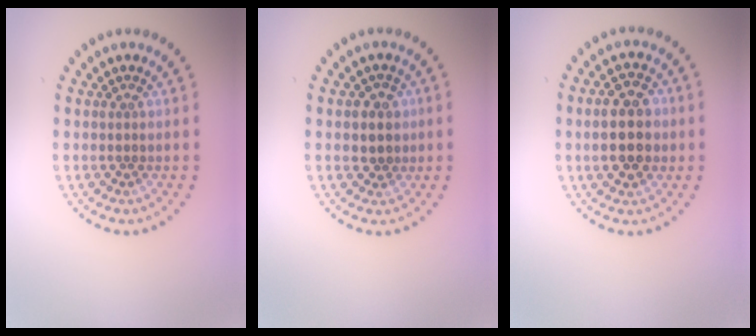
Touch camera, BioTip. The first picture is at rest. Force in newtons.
{"total": 2.3, "press": 2.1, "slide": 0.8}
{"total": 5.1, "press": 5.1, "slide": 0.3}